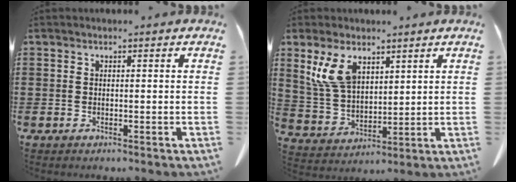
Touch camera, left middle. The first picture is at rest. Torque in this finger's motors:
{"motor_torque": [0.70, 0.24, 0.30, 0.16]}